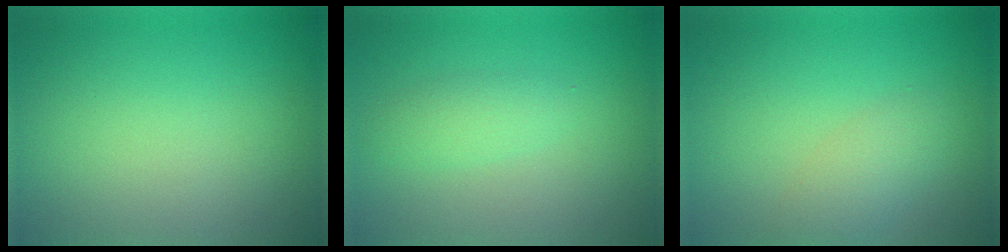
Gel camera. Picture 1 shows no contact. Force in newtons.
{"total": 1.7, "press": 1.7, "slide": 0.1}
{"total": 2.4, "press": 2.4, "slide": 0.2}